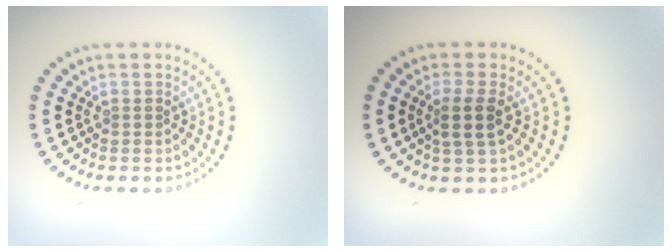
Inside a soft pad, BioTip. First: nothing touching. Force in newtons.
{"total": 2.3, "press": 1.9, "slide": 1.3}